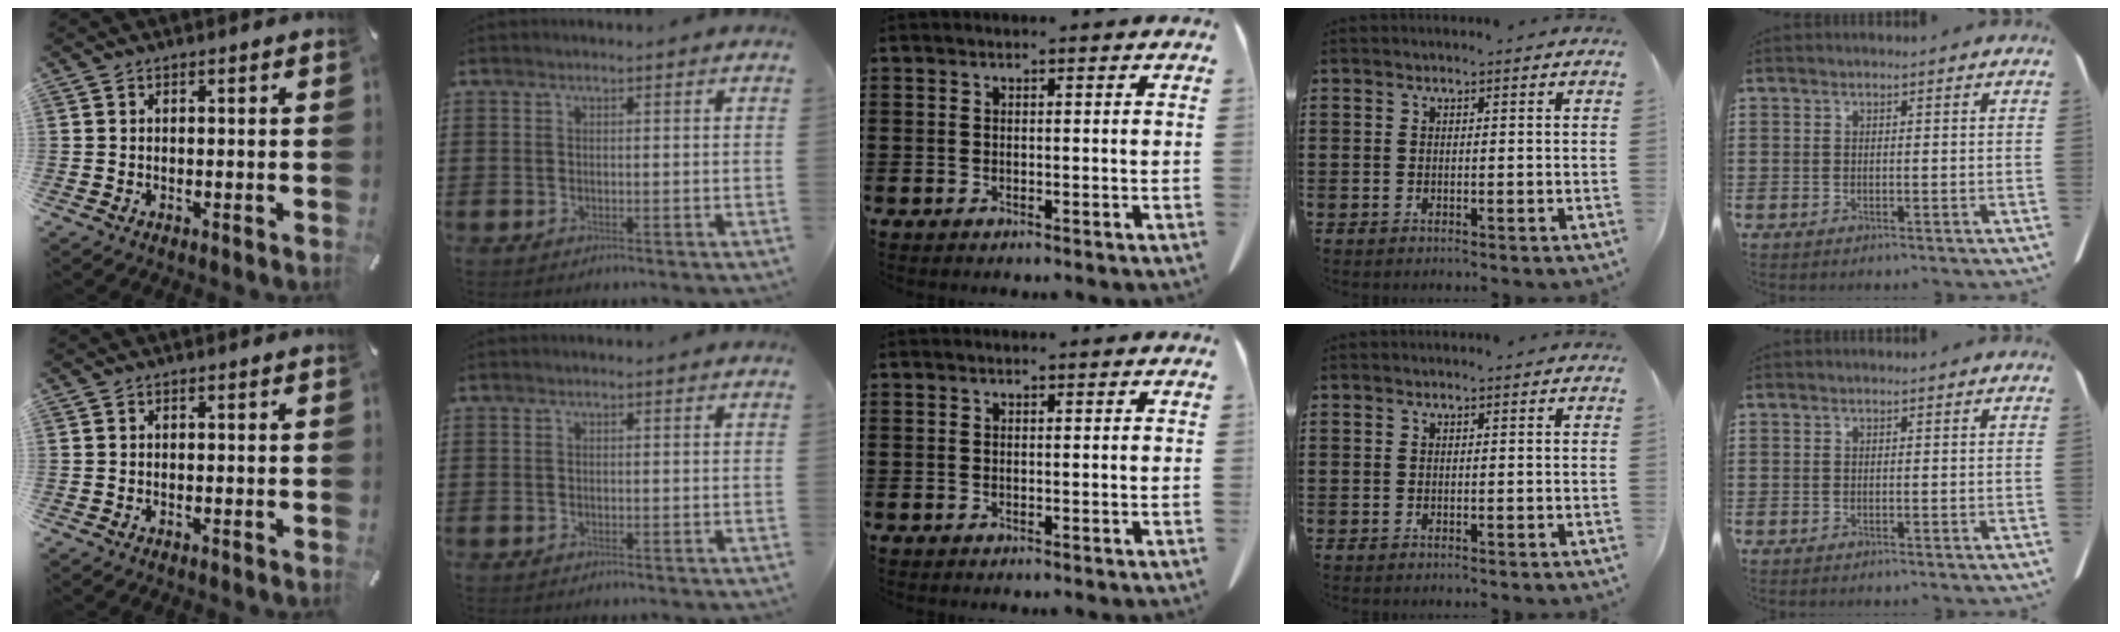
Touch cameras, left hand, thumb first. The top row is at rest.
{}